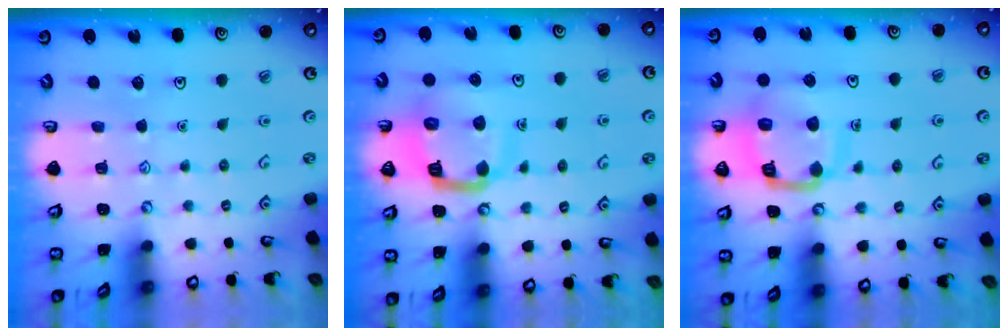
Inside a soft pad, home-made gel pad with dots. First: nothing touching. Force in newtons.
{"total": 11.0, "press": 10.9, "slide": 1.3}
{"total": 12.3, "press": 12.2, "slide": 1.4}